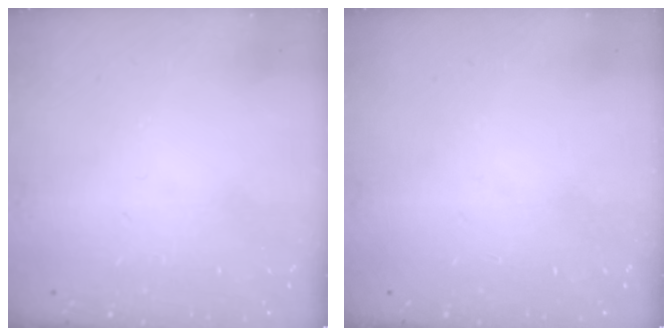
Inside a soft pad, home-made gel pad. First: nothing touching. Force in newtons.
{"total": 0.0}